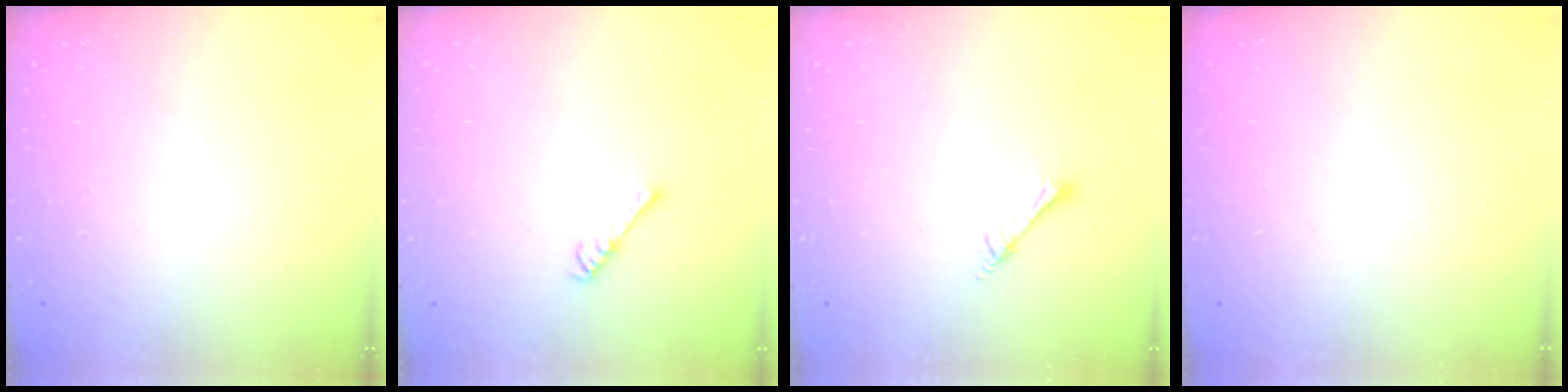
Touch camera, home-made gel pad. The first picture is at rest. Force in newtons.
{"total": 2.6, "press": 2.6, "slide": 0.5}
{"total": 2.2, "press": 2.2, "slide": 0.3}
{"total": 0.0}